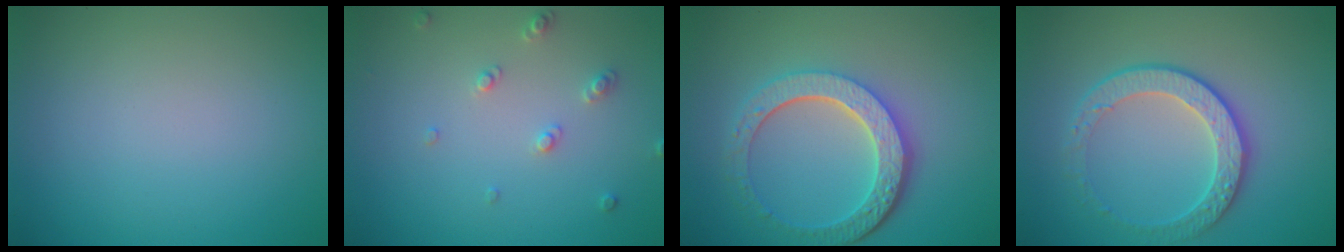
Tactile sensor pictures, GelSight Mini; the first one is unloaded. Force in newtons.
{"total": 1.6, "press": 1.5, "slide": 0.4}
{"total": 6.0, "press": 4.5, "slide": 4.0}
{"total": 3.8, "press": 3.4, "slide": 1.7}